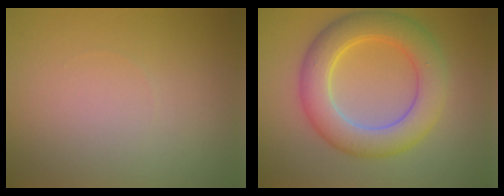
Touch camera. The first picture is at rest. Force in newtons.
{"total": 6.6, "press": 6.6, "slide": 0.4}